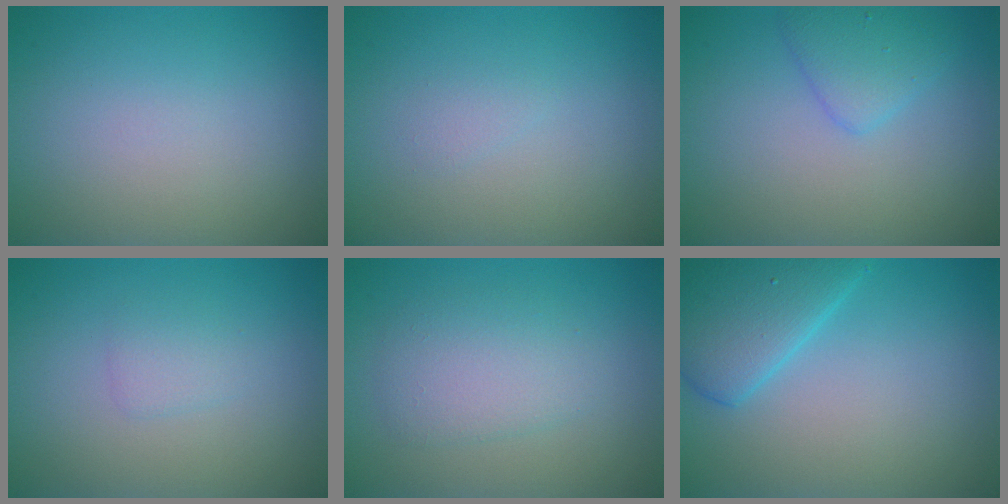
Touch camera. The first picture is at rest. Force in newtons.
{"total": 0.6, "press": 0.6, "slide": 0.1}
{"total": 2.3, "press": 2.3, "slide": 0.0}
{"total": 1.2, "press": 1.2, "slide": 0.1}
{"total": 3.0, "press": 3.0, "slide": 0.1}
{"total": 5.2, "press": 5.2, "slide": 0.3}